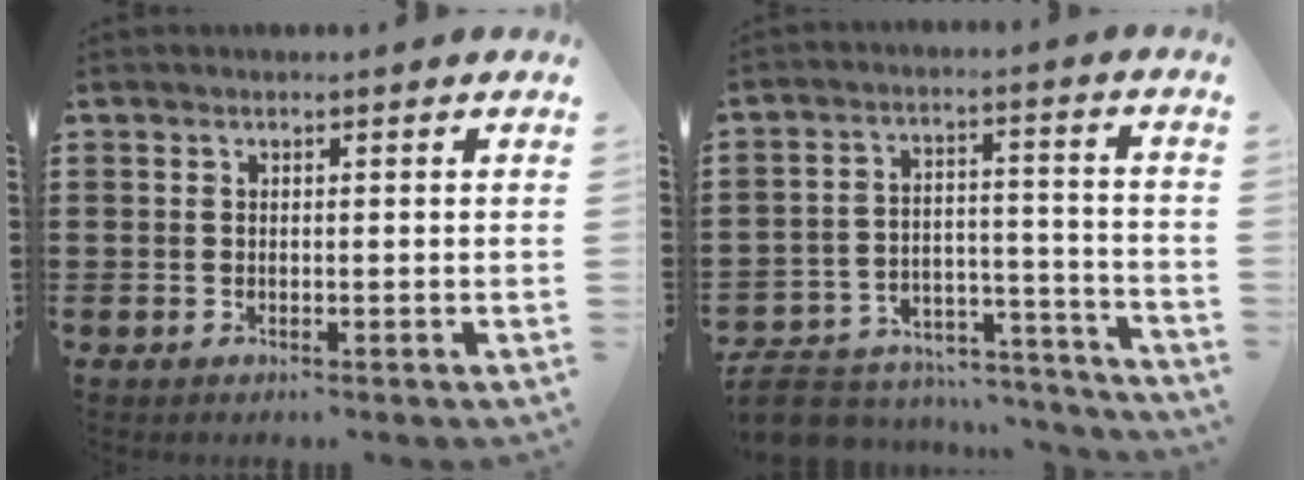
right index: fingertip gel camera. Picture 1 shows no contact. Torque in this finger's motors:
{"motor_torque": [-1.72, 0.42, -1.05, -0.21]}